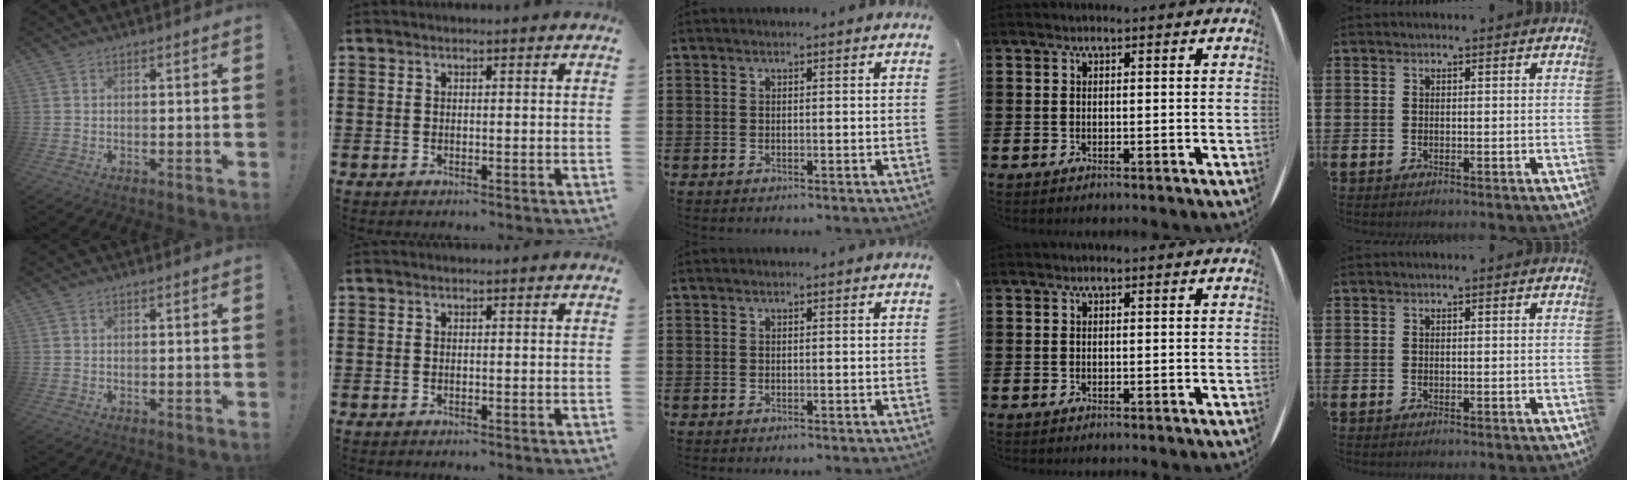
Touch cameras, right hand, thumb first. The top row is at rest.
{}